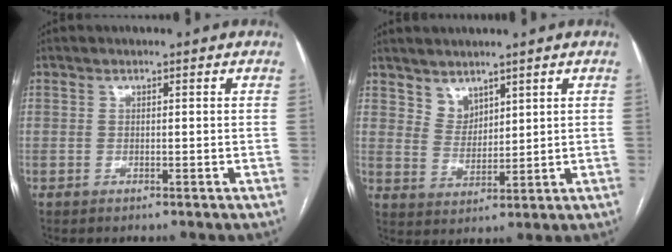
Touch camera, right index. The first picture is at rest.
{"total": 4.0, "force": [3.1, 2.4, 0.9], "torque": [-0.016, 0.002, 0.071]}